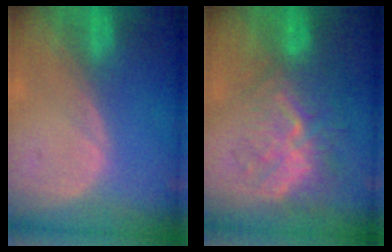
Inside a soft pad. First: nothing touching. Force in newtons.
{"total": 10.1, "press": 8.8, "slide": 4.9}